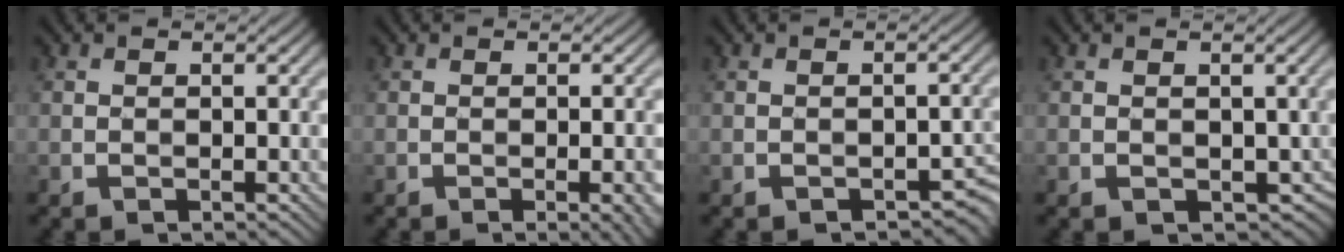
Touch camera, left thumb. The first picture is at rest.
{"total": 1.7, "force": [-0.8, 0.1, 1.4], "torque": [-0.022, -0.001, -0.012]}
{"total": 2.3, "force": [-1.2, 1.3, 1.4], "torque": [-0.026, -0.008, -0.013]}
{"total": 3.4, "force": [0.2, 2.6, 2.1], "torque": [-0.046, -0.016, 0.008]}